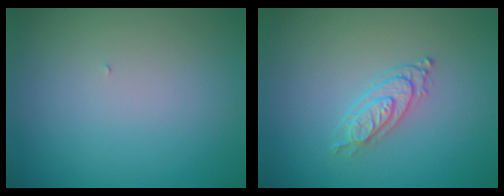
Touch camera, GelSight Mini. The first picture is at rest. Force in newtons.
{"total": 2.7, "press": 2.1, "slide": 1.7}